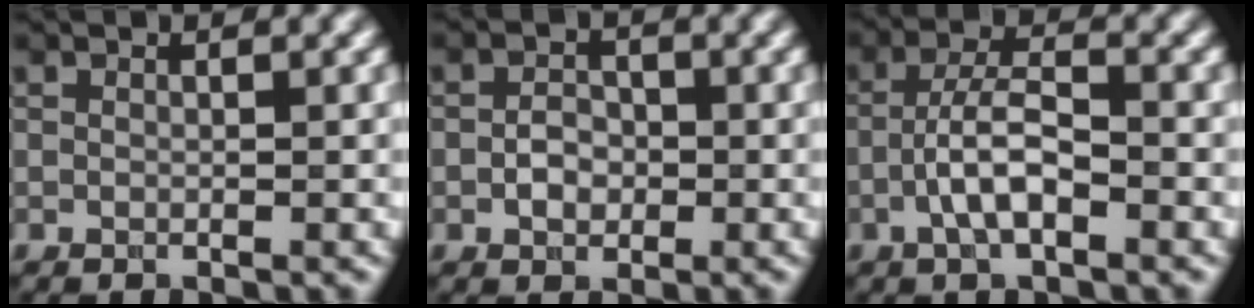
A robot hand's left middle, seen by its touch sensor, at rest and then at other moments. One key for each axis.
{"total": 2.3, "fx": -0.5, "fy": 1.7, "fz": 1.4, "tx": -0.025, "ty": 0.002, "tz": -0.013}
{"total": 4.2, "fx": -1.5, "fy": 1.4, "fz": 3.6, "tx": -0.068, "ty": 0.008, "tz": -0.034}